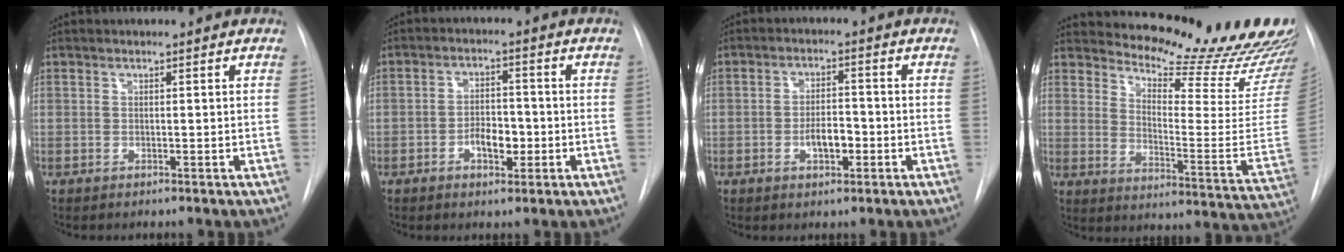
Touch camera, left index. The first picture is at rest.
{"total": 4.8, "force": [-1.8, 2.4, 3.7], "torque": [-0.061, 0.004, -0.029]}
{"total": 4.6, "force": [-1.7, 2.1, 3.8], "torque": [-0.063, 0.001, -0.026]}
{"total": 21.9, "force": [20.3, 2.6, 7.7], "torque": [-0.112, -0.118, 0.245]}